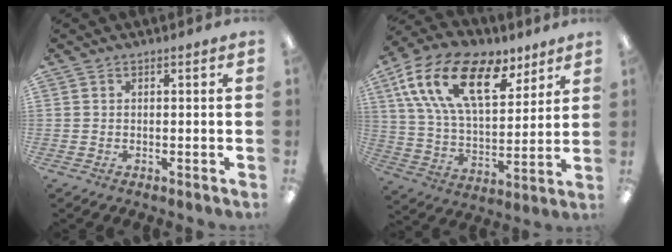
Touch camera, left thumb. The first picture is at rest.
{"total": 21.5, "force": [10.9, 11.2, 14.8], "torque": [-0.269, -0.039, 0.192]}